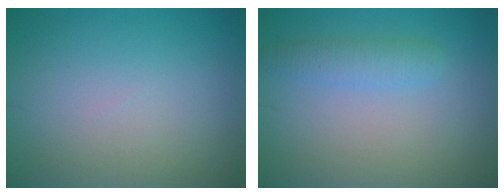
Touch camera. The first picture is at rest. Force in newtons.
{"total": 2.2, "press": 2.2, "slide": 0.1}